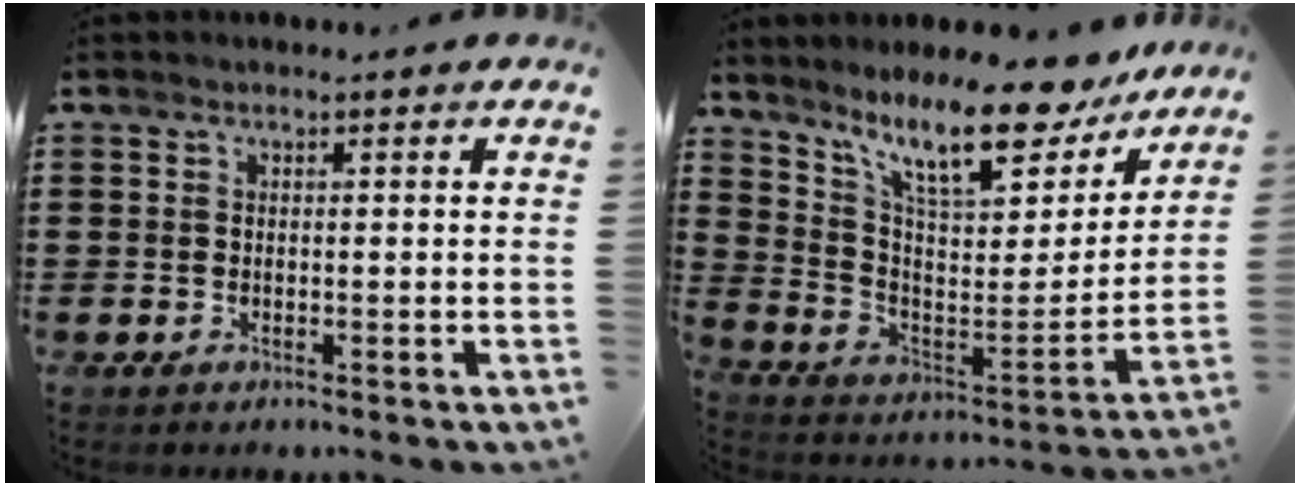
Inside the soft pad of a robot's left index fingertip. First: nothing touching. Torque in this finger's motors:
{"motor_torque": [1.69, -0.45, 1.05, 0.21]}